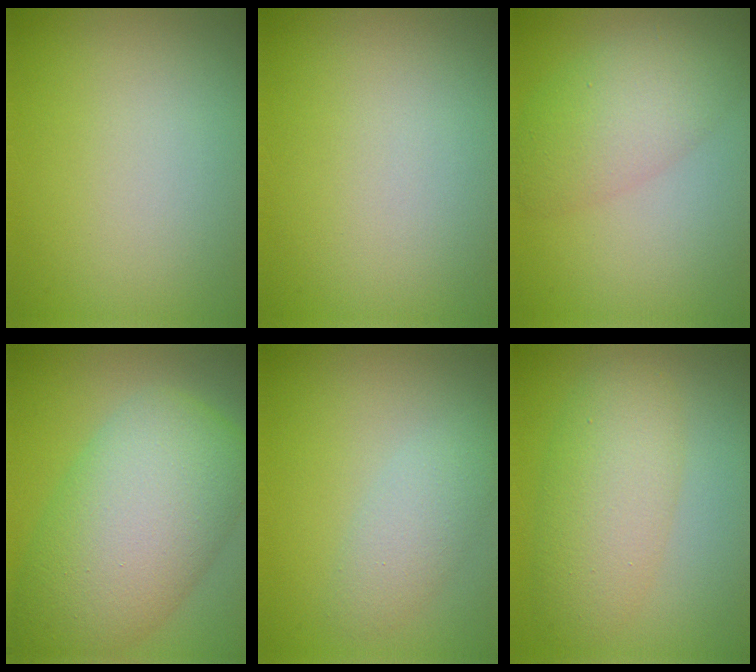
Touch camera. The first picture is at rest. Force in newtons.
{"total": 0.0}
{"total": 4.8, "press": 4.8, "slide": 0.1}
{"total": 11.2, "press": 11.2, "slide": 0.3}
{"total": 2.5, "press": 2.5, "slide": 0.1}
{"total": 5.1, "press": 5.1, "slide": 0.1}